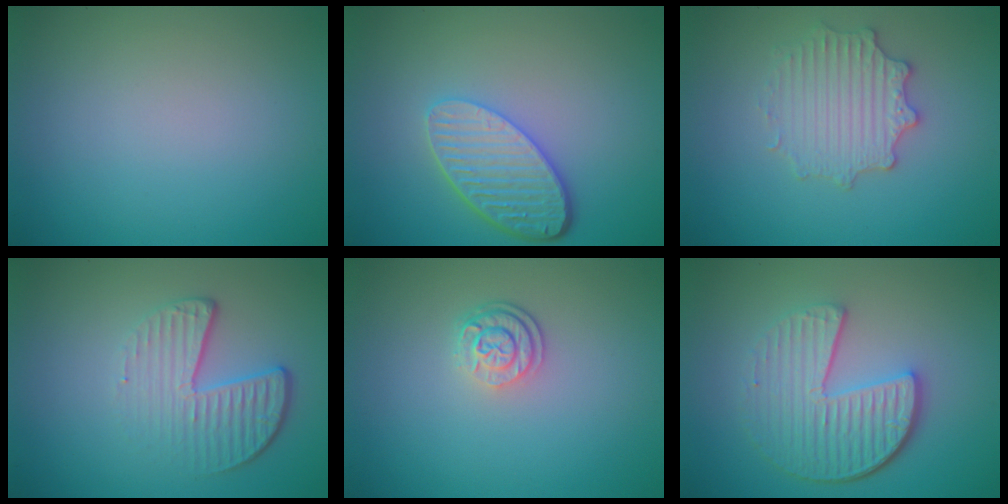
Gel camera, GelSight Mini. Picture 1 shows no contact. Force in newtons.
{"total": 5.0, "press": 3.9, "slide": 3.2}
{"total": 3.0, "press": 2.9, "slide": 0.8}
{"total": 4.4, "press": 2.9, "slide": 3.3}
{"total": 2.6, "press": 1.9, "slide": 1.7}
{"total": 5.8, "press": 4.2, "slide": 4.0}